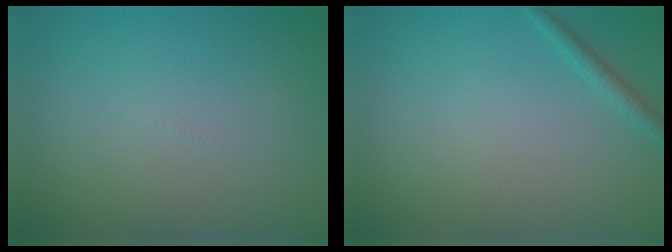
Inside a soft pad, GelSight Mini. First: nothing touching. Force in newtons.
{"total": 1.1, "press": 1.1, "slide": 0.1}